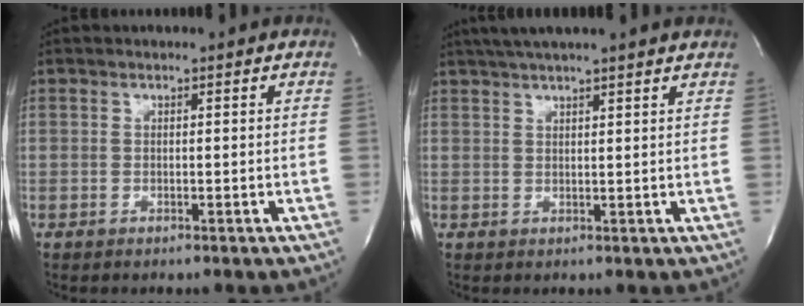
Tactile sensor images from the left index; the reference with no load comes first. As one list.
[{"total": 9.5, "force": [8.0, -0.3, 5.0], "torque": [-0.084, 0.035, 0.105]}]